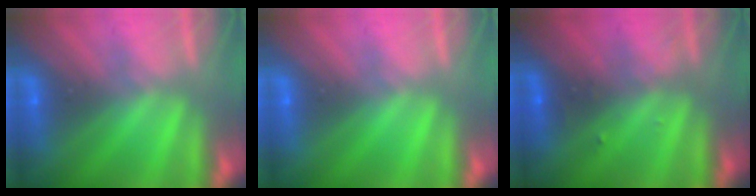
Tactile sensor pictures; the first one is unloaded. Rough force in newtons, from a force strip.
{"total": 0.0}
{"total": 2.4}